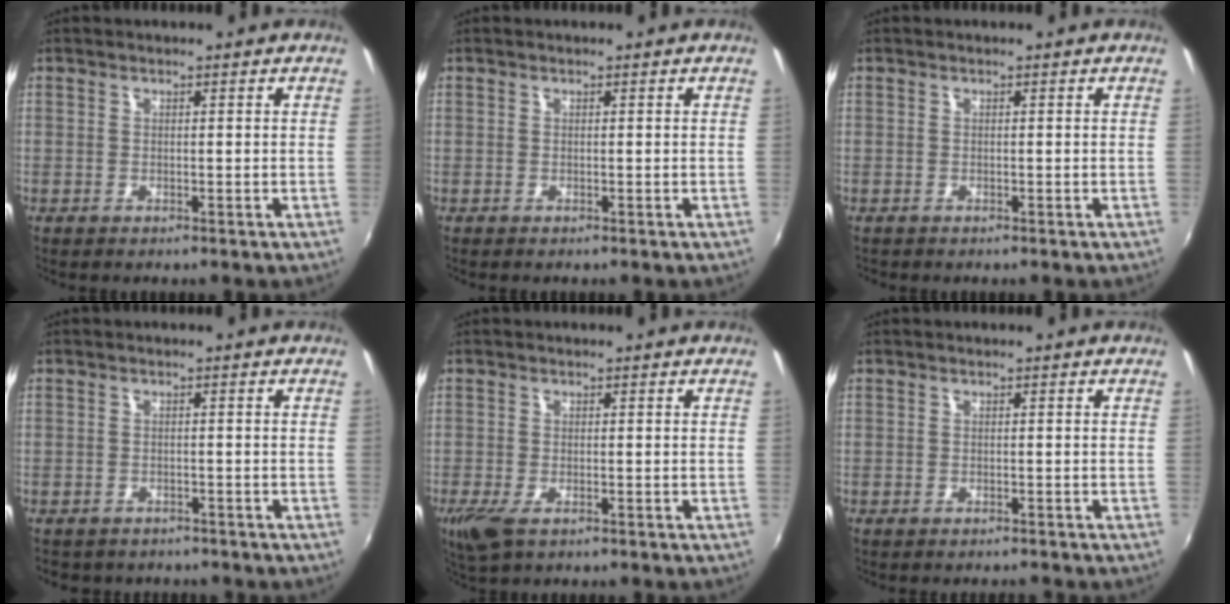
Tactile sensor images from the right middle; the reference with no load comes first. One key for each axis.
{"total": 0.0}
{"total": 0.0}
{"total": 3.9, "fx": -3.2, "fy": 2.0, "fz": 0.9, "tx": -0.026, "ty": -0.014, "tz": -0.046}
{"total": 4.2, "fx": -2.3, "fy": 1.7, "fz": 3.1, "tx": -0.070, "ty": -0.017, "tz": -0.040}
{"total": 1.1, "fx": -1.1, "fy": 0.3, "fz": 0.2, "tx": -0.007, "ty": -0.005, "tz": -0.015}